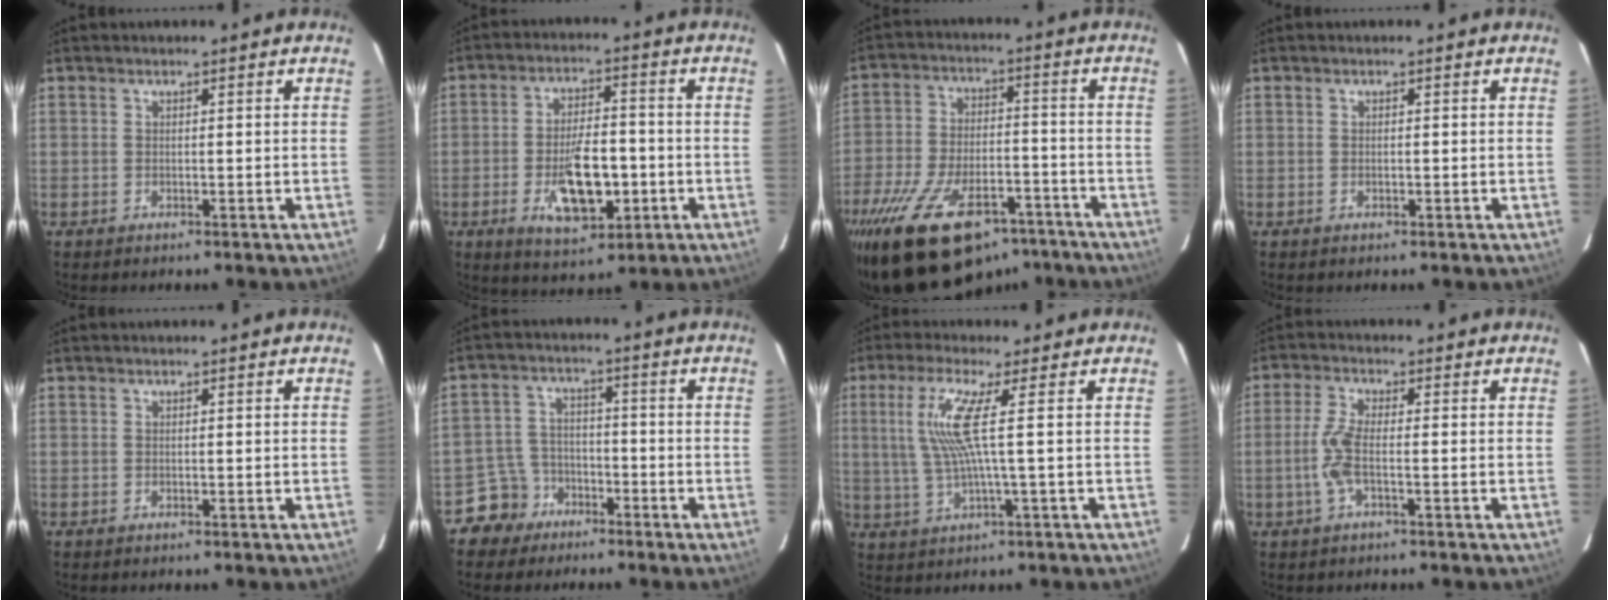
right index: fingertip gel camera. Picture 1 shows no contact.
{"total": 11.8, "force": [-3.5, 5.2, 10.0], "torque": [-0.185, 0.001, -0.048]}
{"total": 25.5, "force": [-17.5, 11.3, 14.7], "torque": [-0.288, -0.025, -0.268]}
{"total": 0.6, "force": [-0.2, 0.3, 0.5], "torque": [-0.010, 0.002, -0.003]}
{"total": 0.0}
{"total": 6.5, "force": [-4.4, 4.8, 0.0], "torque": [-0.017, 0.028, -0.080]}
{"total": 7.9, "force": [1.3, -1.2, 7.7], "torque": [-0.153, -0.004, 0.036]}
{"total": 5.1, "force": [-1.5, 0.9, 4.8], "torque": [-0.110, 0.001, -0.030]}